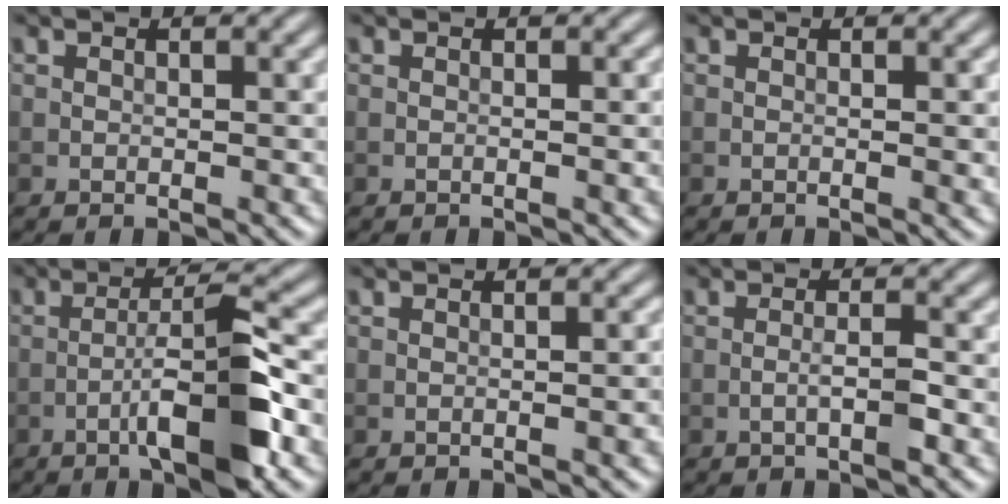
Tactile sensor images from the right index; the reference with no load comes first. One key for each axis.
{"total": 1.1, "fx": -0.1, "fy": 0.2, "fz": 1.1, "tx": -0.010, "ty": 0.000, "tz": -0.004}
{"total": 1.1, "fx": 0.0, "fy": 0.2, "fz": 1.0, "tx": -0.014, "ty": -0.002, "tz": -0.001}
{"total": 7.3, "fx": -2.8, "fy": 1.0, "fz": 6.7, "tx": -0.113, "ty": 0.017, "tz": -0.053}
{"total": 2.3, "fx": -0.4, "fy": 0.6, "fz": 2.1, "tx": -0.019, "ty": 0.003, "tz": -0.006}
{"total": 1.9, "fx": -0.7, "fy": 0.2, "fz": 1.7, "tx": -0.034, "ty": 0.005, "tz": -0.015}